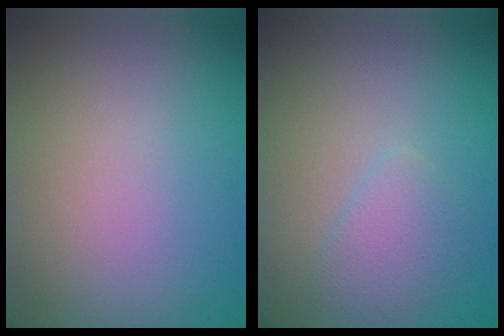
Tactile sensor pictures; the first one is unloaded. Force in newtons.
{"total": 2.0, "press": 2.0, "slide": 0.1}